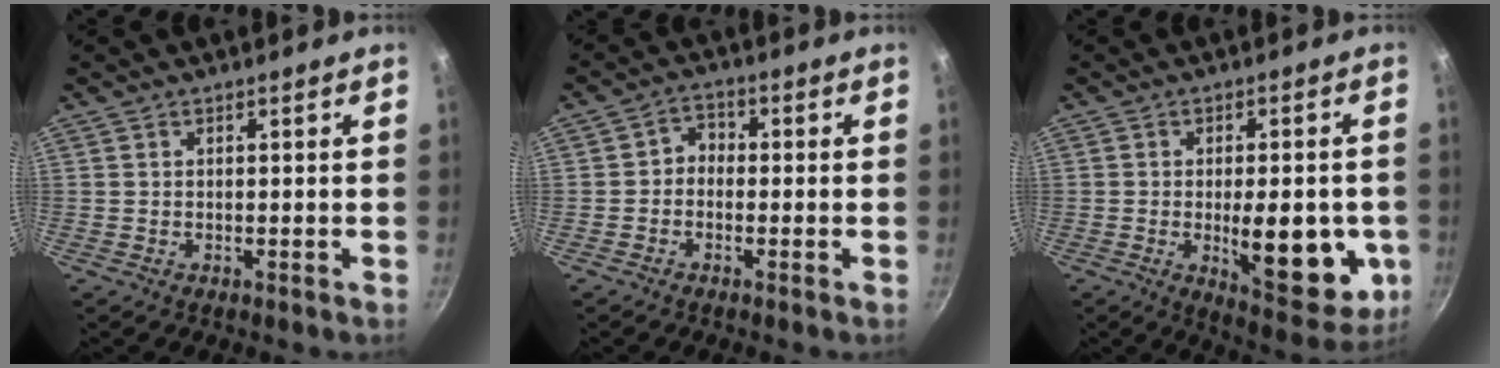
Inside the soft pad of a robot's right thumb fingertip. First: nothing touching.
{"total": 3.2, "force": [-0.8, 2.6, 1.6], "torque": [-0.011, 0.018, -0.026]}
{"total": 16.3, "force": [-3.0, 6.9, 14.5], "torque": [-0.156, -0.011, -0.029]}